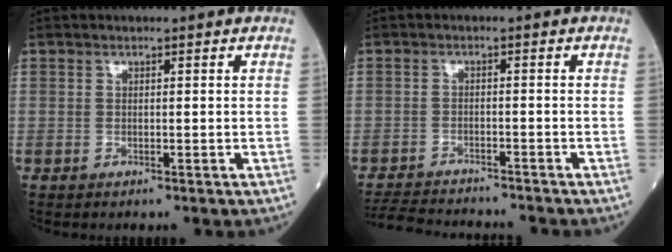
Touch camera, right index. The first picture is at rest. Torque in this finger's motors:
{"motor_torque": [-2.14, 0.00, -1.06, -0.21]}